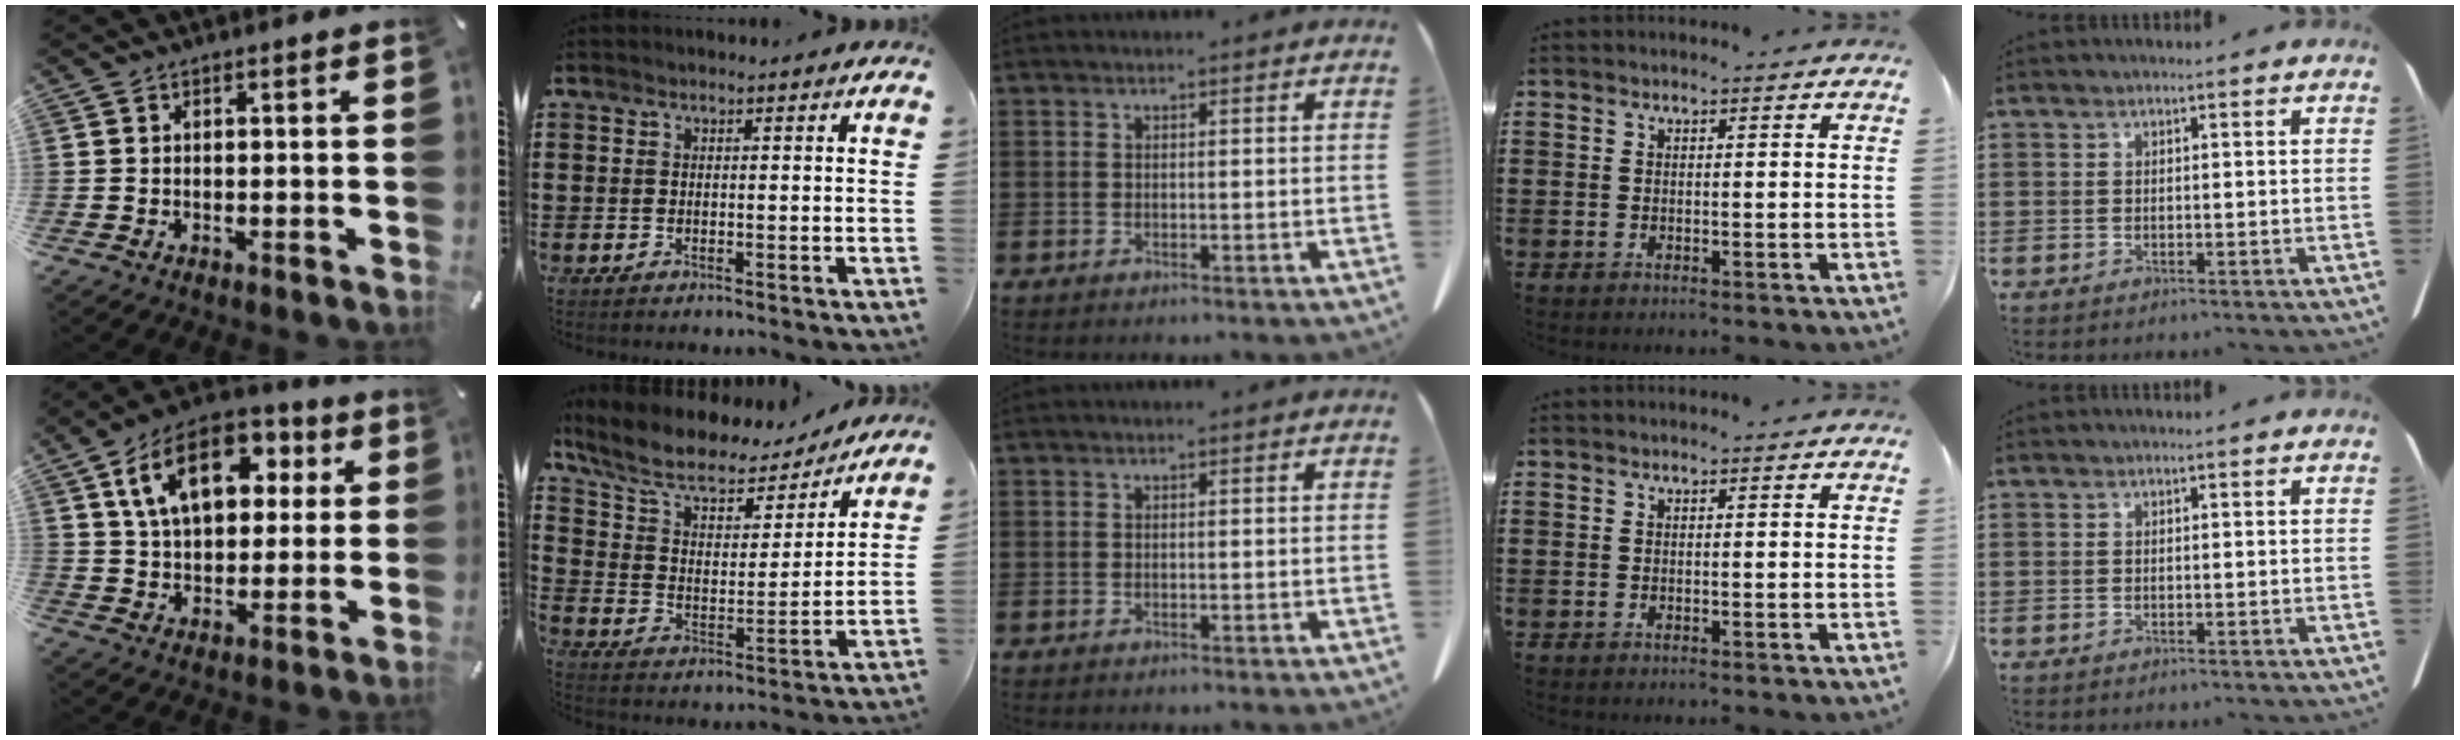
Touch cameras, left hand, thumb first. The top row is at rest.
{"thumb": {"total": 16.8, "force": [6.3, 10.9, 11.1], "torque": [-0.206, 0.000, 0.109]}, "index": {"total": 8.7, "force": [6.7, 3.5, 4.4], "torque": [-0.113, -0.033, 0.114]}}